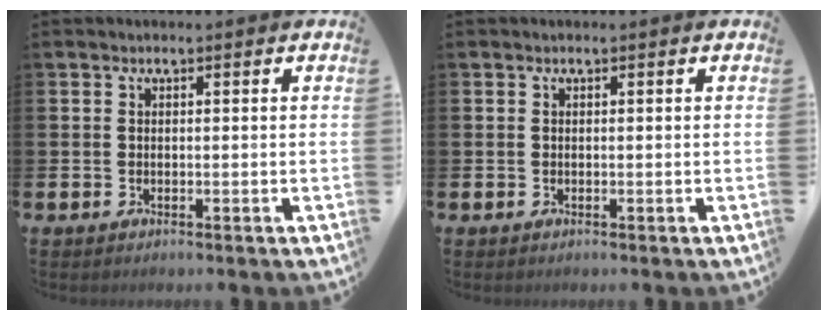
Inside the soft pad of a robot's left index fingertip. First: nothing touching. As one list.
[{"total": 0.0}]